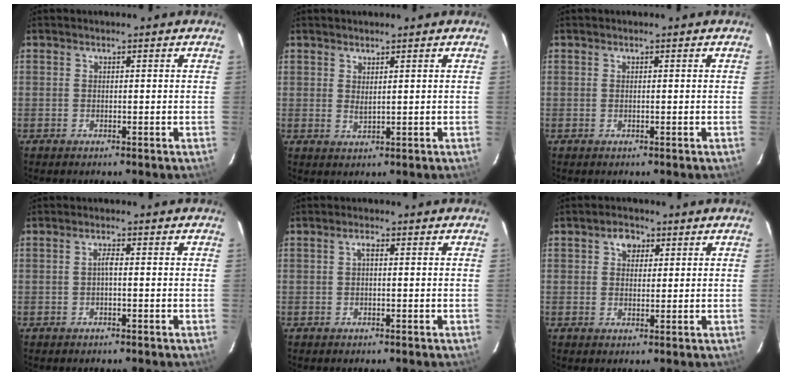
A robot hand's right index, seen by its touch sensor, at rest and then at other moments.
{"total": 1.4, "force": [1.0, 0.4, 0.9], "torque": [-0.017, -0.001, 0.018]}
{"total": 0.0}
{"total": 1.6, "force": [-0.4, 0.3, 1.5], "torque": [-0.030, 0.008, -0.008]}
{"total": 1.2, "force": [0.1, 0.5, 1.1], "torque": [-0.021, 0.007, -0.002]}
{"total": 3.3, "force": [1.3, 2.6, 1.5], "torque": [-0.017, 0.012, 0.022]}